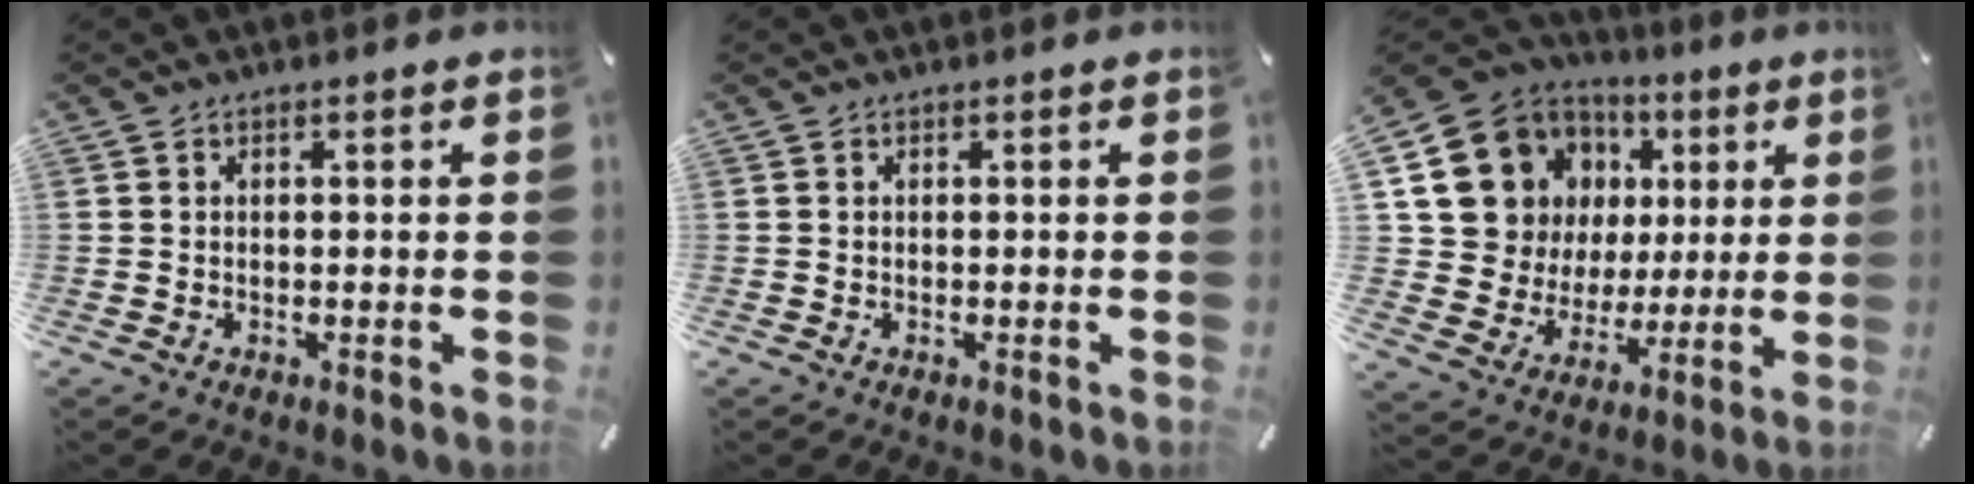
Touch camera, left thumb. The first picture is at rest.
{"total": 0.0}
{"total": 15.1, "force": [5.1, 13.5, 4.3], "torque": [-0.068, -0.033, 0.117]}